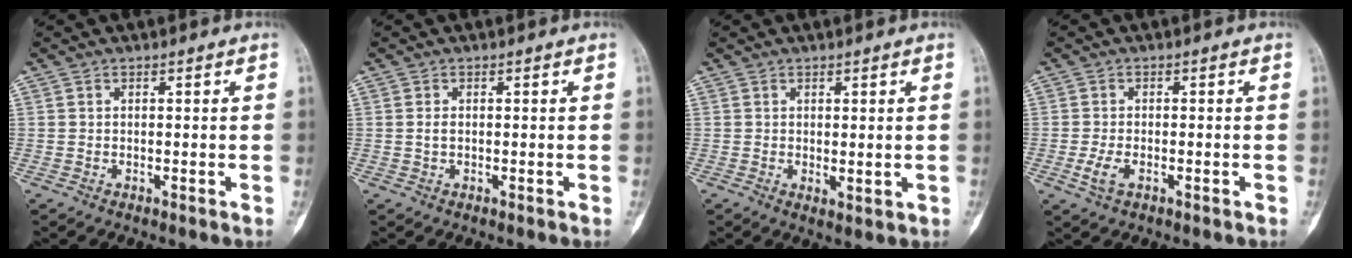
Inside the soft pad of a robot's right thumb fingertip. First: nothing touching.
{"total": 1.0, "force": [-0.1, 0.6, 0.9], "torque": [-0.015, 0.000, -0.004]}
{"total": 2.4, "force": [0.1, 1.2, 2.0], "torque": [-0.022, -0.007, 0.008]}
{"total": 3.1, "force": [-1.1, 1.6, 2.5], "torque": [-0.052, 0.003, -0.019]}